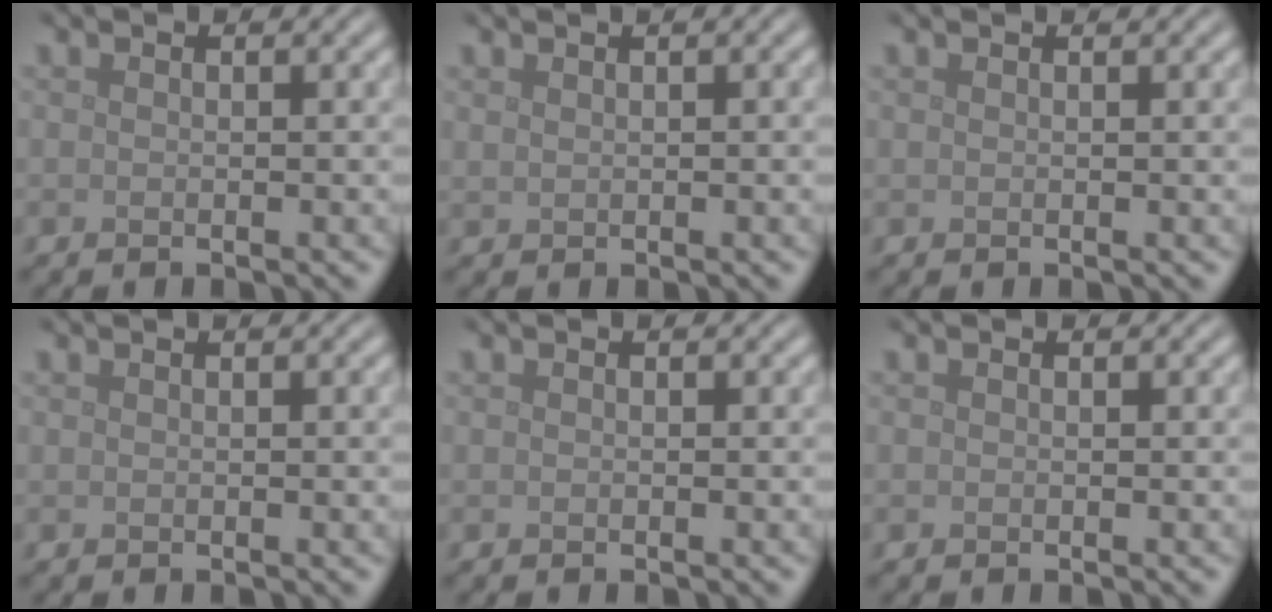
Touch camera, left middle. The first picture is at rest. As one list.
[{"total": 1.6, "force": [1.1, 0.5, 1.1], "torque": [-0.021, 0.005, 0.022]}, {"total": 0.9, "force": [0.7, 0.3, 0.6], "torque": [-0.002, 0.004, 0.007]}, {"total": 0.9, "force": [0.4, 0.3, 0.8], "torque": [-0.006, 0.009, 0.006]}, {"total": 0.0}, {"total": 0.0}]